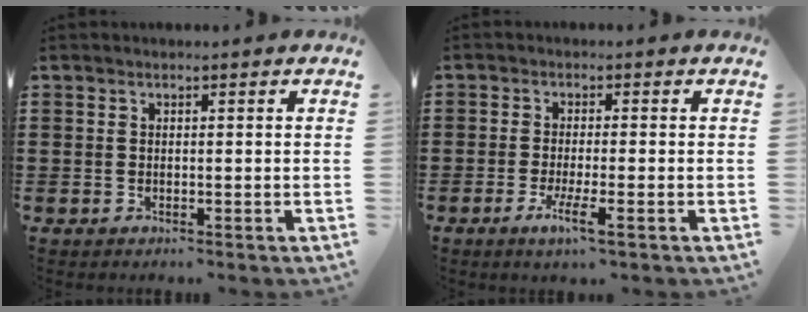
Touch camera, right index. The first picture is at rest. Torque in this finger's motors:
{"motor_torque": [0.18, -0.06, 0.08, 0.05]}